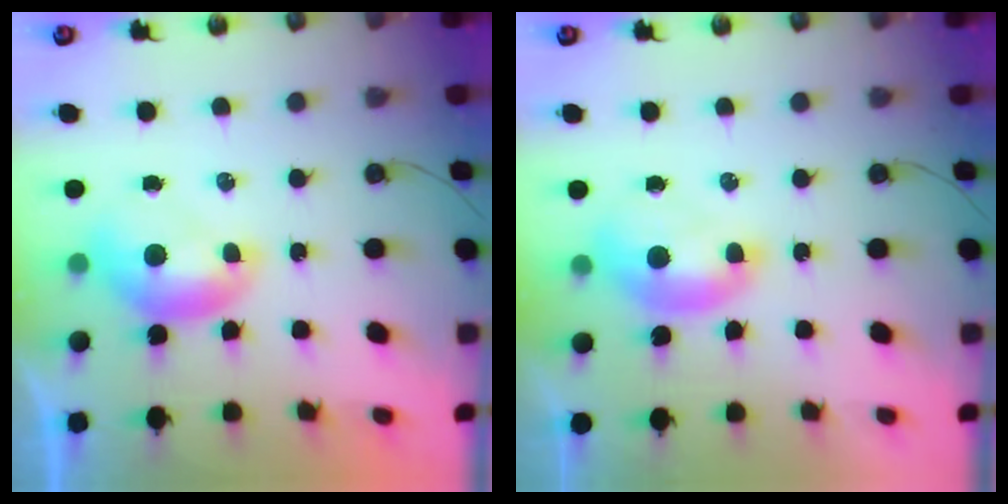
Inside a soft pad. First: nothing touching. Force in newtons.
{"total": 1.6, "press": 1.5, "slide": 0.6}